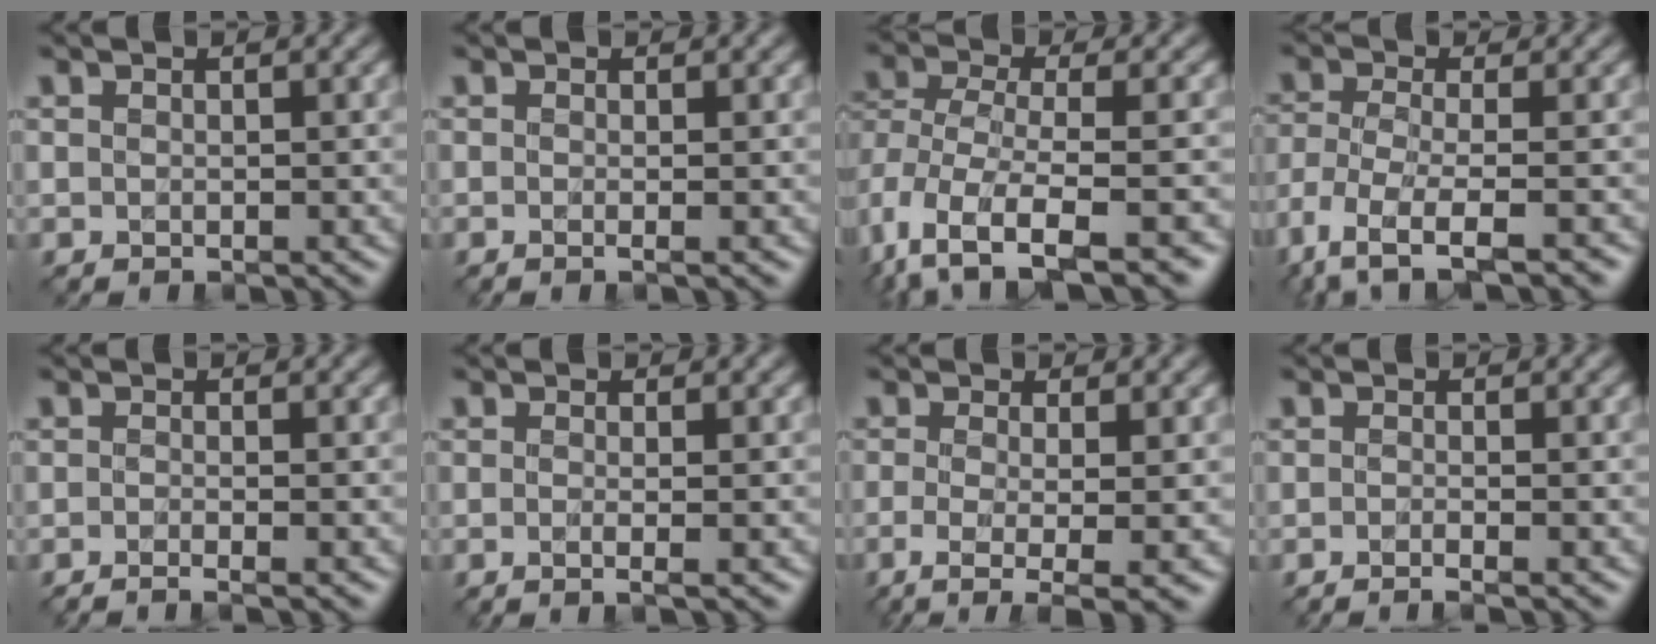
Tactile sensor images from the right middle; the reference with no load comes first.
{"total": 1.4, "force": [-0.1, 0.5, 1.3], "torque": [-0.013, -0.006, -0.015]}
{"total": 7.9, "force": [-4.2, 3.6, 5.6], "torque": [-0.125, -0.018, -0.074]}
{"total": 6.5, "force": [-4.4, 1.7, 4.4], "torque": [-0.085, -0.010, -0.088]}
{"total": 2.2, "force": [-1.0, 0.7, 1.8], "torque": [-0.006, -0.008, -0.030]}
{"total": 2.5, "force": [0.0, 1.1, 2.2], "torque": [-0.023, -0.004, -0.021]}
{"total": 5.1, "force": [-1.3, 1.5, 4.7], "torque": [-0.082, -0.015, -0.026]}
{"total": 1.9, "force": [-0.9, 0.5, 1.5], "torque": [-0.008, -0.008, -0.025]}